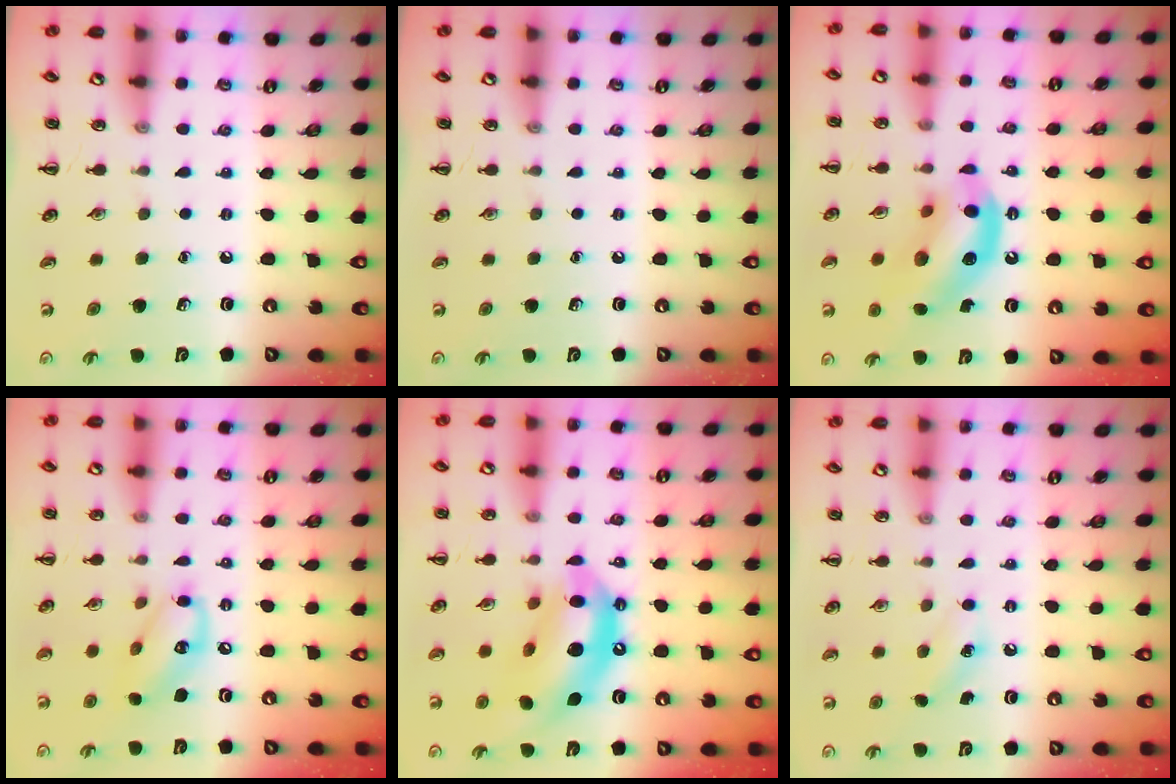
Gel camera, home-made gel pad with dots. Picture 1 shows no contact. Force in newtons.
{"total": 0.0}
{"total": 12.8, "press": 12.4, "slide": 3.2}
{"total": 11.6, "press": 11.4, "slide": 2.1}
{"total": 15.5, "press": 14.9, "slide": 4.3}
{"total": 7.2, "press": 7.1, "slide": 1.4}